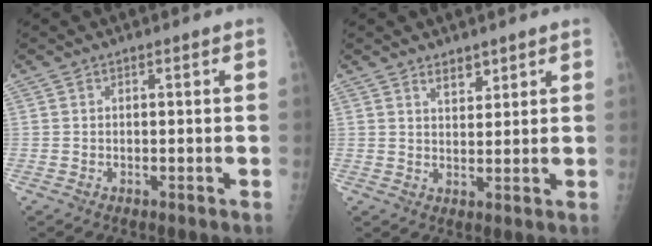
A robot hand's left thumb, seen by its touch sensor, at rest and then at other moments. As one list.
[{"total": 3.1, "force": [2.4, 1.5, 1.4], "torque": [-0.011, -0.018, 0.042]}]